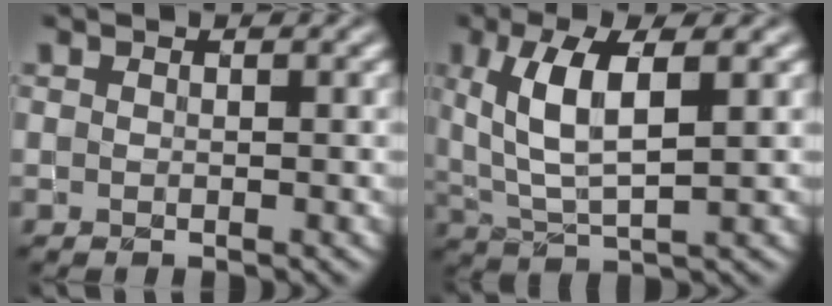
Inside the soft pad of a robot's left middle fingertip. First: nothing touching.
{"total": 6.4, "force": [1.9, 2.3, 5.6], "torque": [-0.114, 0.002, 0.041]}